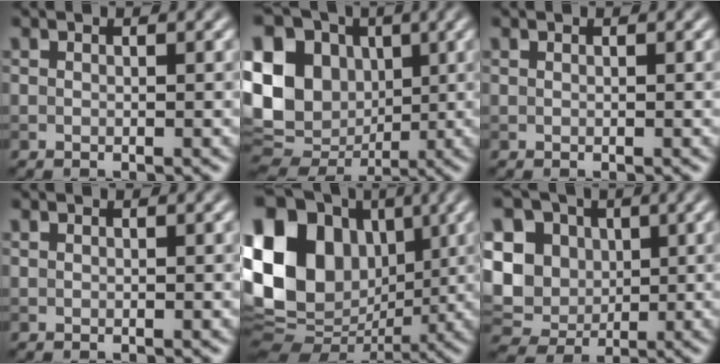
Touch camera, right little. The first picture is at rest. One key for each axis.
{"total": 15.2, "fx": 1.3, "fy": 12.6, "fz": 8.4, "tx": -0.188, "ty": 0.004, "tz": 0.018}
{"total": 0.0}
{"total": 0.0}
{"total": 15.4, "fx": 2.6, "fy": 12.0, "fz": 9.2, "tx": -0.203, "ty": 0.022, "tz": 0.045}
{"total": 10.2, "fx": 1.7, "fy": 8.8, "fz": 5.0, "tx": -0.120, "ty": 0.020, "tz": 0.011}